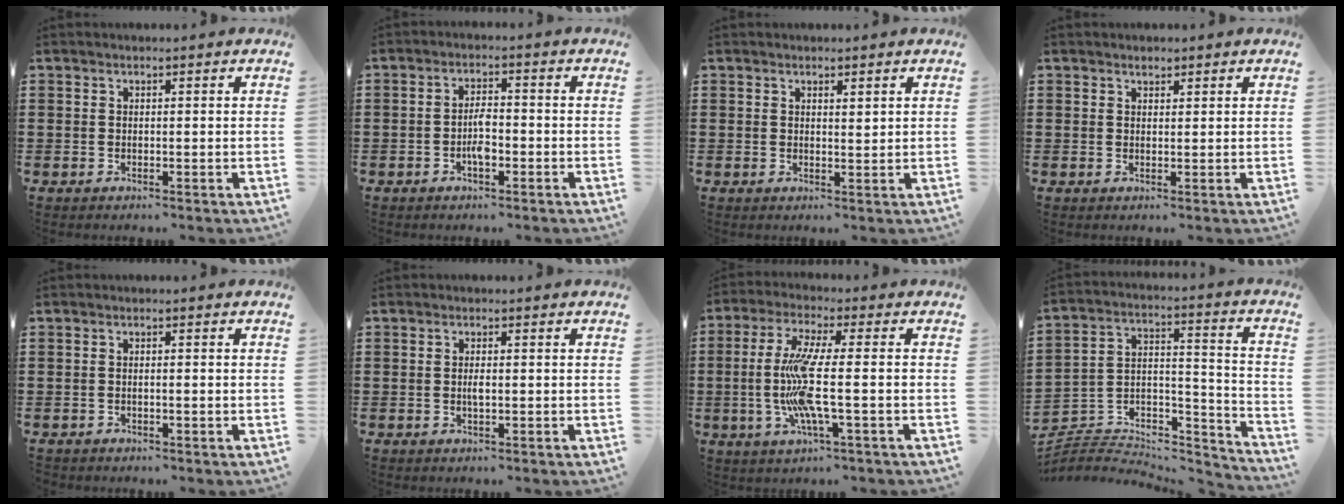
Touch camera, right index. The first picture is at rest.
{"total": 3.6, "force": [-1.2, 1.4, 3.1], "torque": [-0.064, 0.005, -0.024]}
{"total": 1.1, "force": [0.9, 0.3, 0.6], "torque": [-0.012, 0.003, 0.016]}
{"total": 1.2, "force": [1.0, 0.5, 0.2], "torque": [-0.006, 0.003, 0.019]}
{"total": 0.6, "force": [-0.4, 0.2, 0.4], "torque": [-0.009, -0.004, -0.007]}
{"total": 1.7, "force": [-0.2, 0.4, 1.6], "torque": [-0.030, -0.001, -0.004]}
{"total": 10.3, "force": [-1.6, 1.2, 10.1], "torque": [-0.222, -0.022, -0.040]}
{"total": 4.0, "force": [-3.2, 2.2, 1.0], "torque": [-0.023, -0.003, -0.066]}